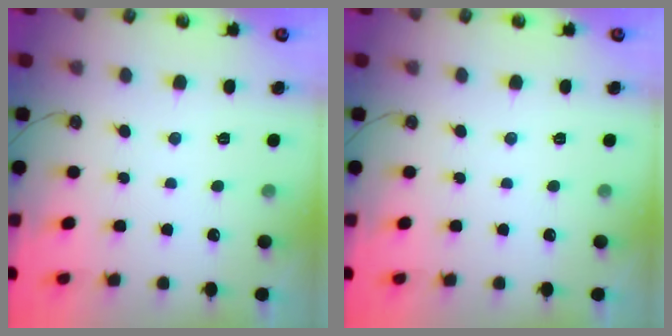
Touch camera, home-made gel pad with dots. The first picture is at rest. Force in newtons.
{"total": 0.0}